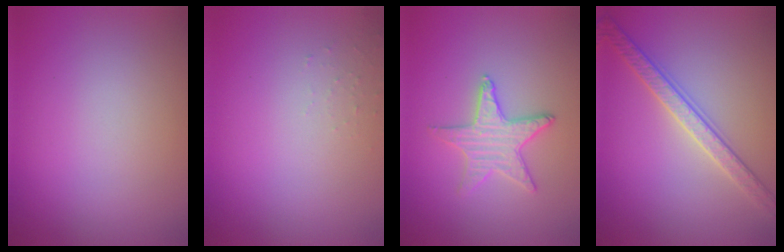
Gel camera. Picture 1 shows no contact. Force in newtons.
{"total": 0.7, "press": 0.7, "slide": 0.1}
{"total": 3.0, "press": 3.0, "slide": 0.1}
{"total": 3.3, "press": 3.2, "slide": 0.7}